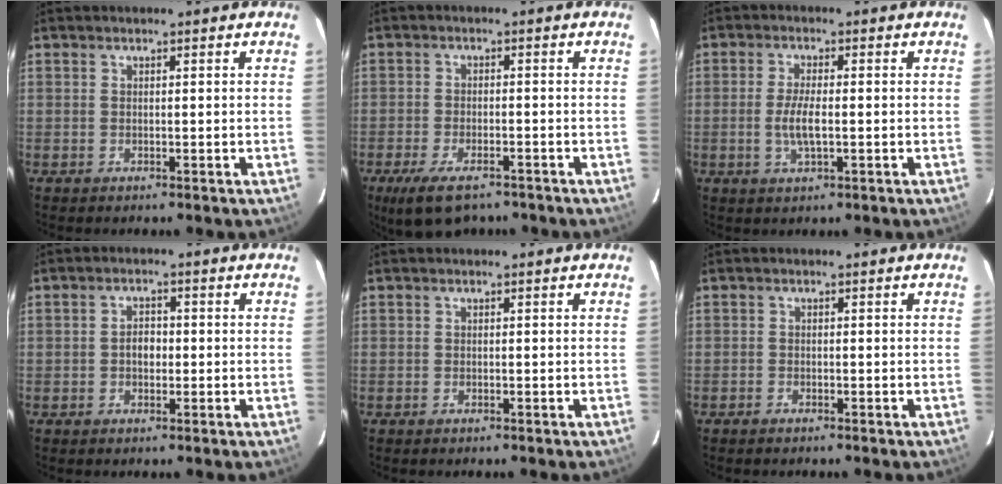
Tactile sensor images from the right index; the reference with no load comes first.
{"total": 9.3, "force": [-6.6, 3.7, 5.4], "torque": [-0.126, -0.021, -0.111]}
{"total": 4.7, "force": [-0.8, 1.2, 4.5], "torque": [-0.090, -0.005, -0.014]}
{"total": 2.6, "force": [-0.4, 1.9, 1.7], "torque": [-0.030, 0.008, -0.009]}
{"total": 0.0}
{"total": 0.9, "force": [-0.8, 0.4, 0.0], "torque": [-0.006, 0.002, -0.017]}